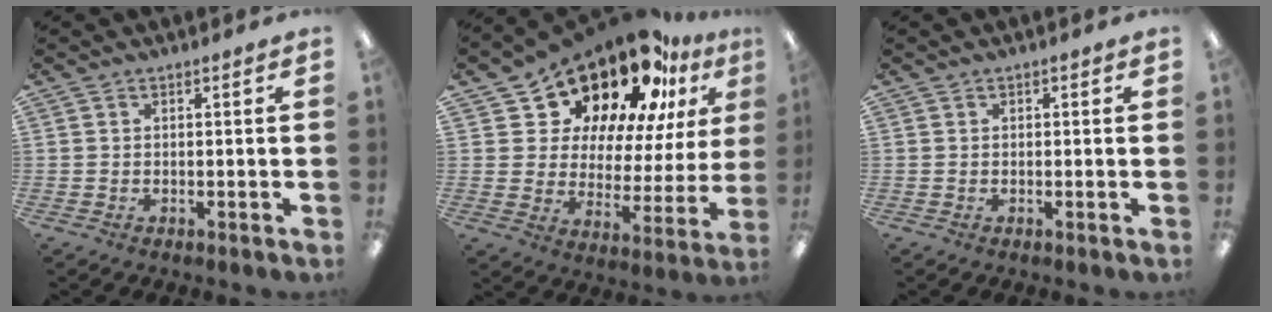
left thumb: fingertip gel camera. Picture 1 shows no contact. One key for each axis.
{"total": 19.6, "fx": 16.4, "fy": 7.7, "fz": 7.4, "tx": -0.136, "ty": -0.130, "tz": 0.286}
{"total": 0.0}